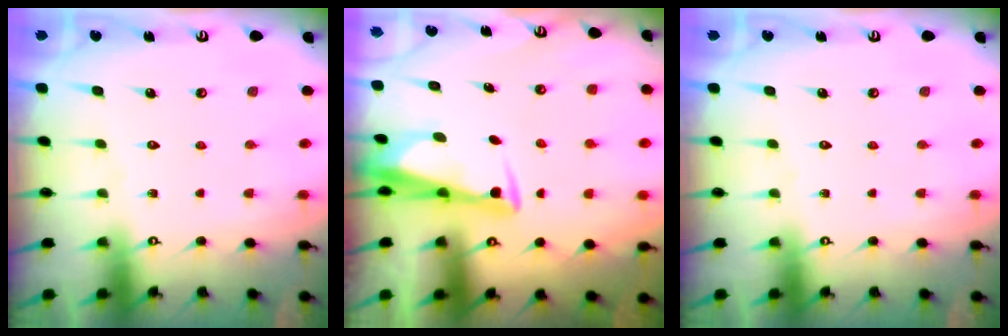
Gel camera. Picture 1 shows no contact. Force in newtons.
{"total": 3.4, "press": 3.3, "slide": 0.9}
{"total": 0.0}